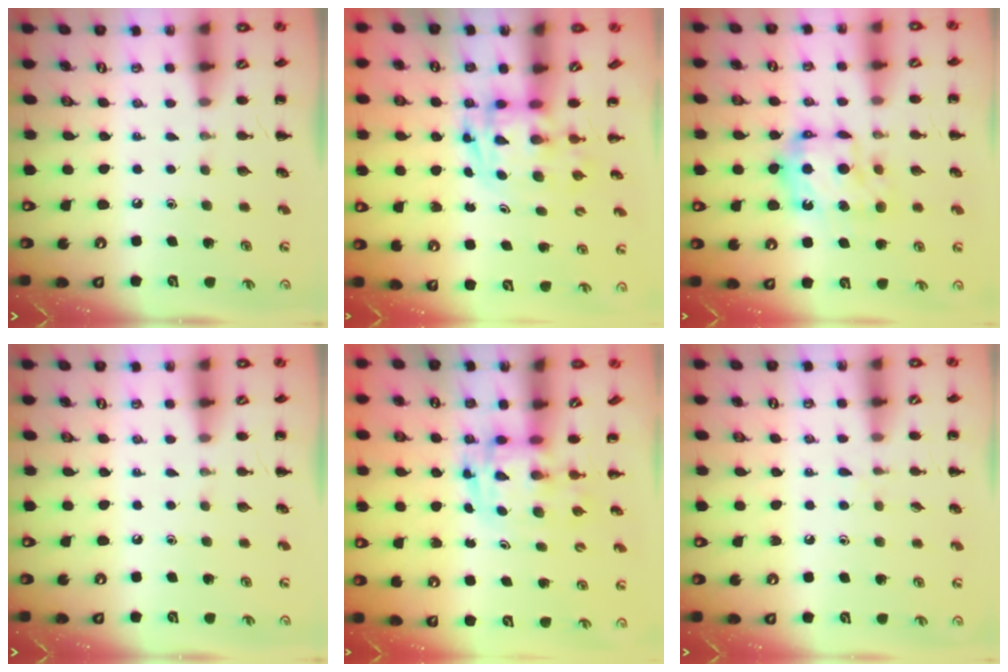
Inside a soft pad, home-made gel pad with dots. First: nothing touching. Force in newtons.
{"total": 2.7, "press": 2.7, "slide": 0.5}
{"total": 11.1, "press": 11.0, "slide": 1.2}
{"total": 0.0}
{"total": 2.8, "press": 2.7, "slide": 0.5}
{"total": 4.6, "press": 4.1, "slide": 2.0}